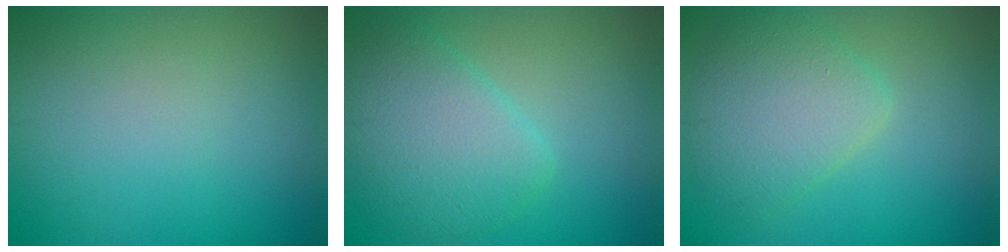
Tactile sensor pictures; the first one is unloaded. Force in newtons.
{"total": 5.0, "press": 5.0, "slide": 0.2}
{"total": 4.1, "press": 4.1, "slide": 0.2}